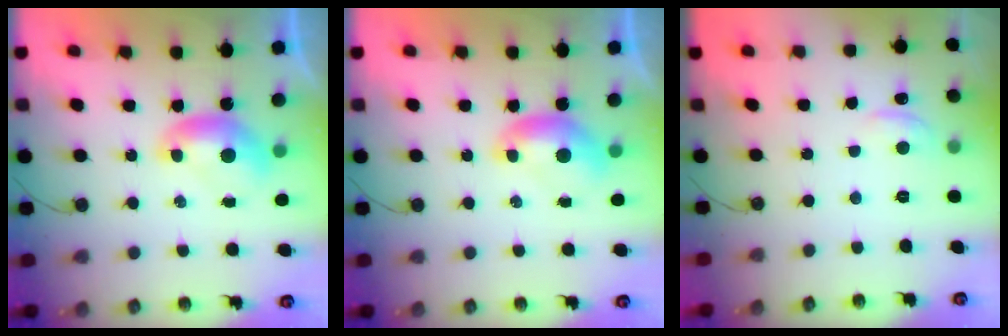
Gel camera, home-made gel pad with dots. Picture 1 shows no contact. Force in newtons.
{"total": 0.0}
{"total": 0.8, "press": 0.4, "slide": 0.7}